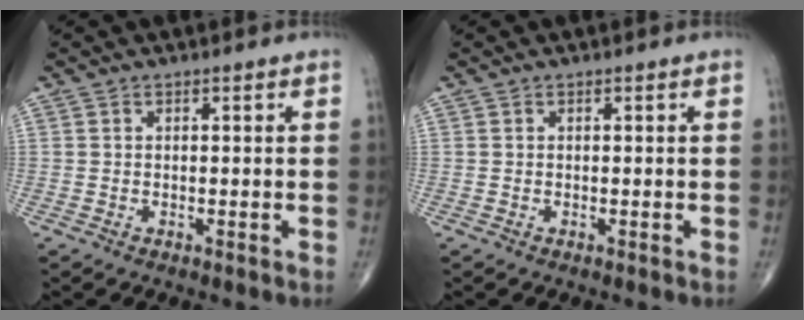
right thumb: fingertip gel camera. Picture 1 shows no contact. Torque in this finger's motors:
{"motor_torque": [0.00, 0.00, 0.00, 0.00, 0.01]}